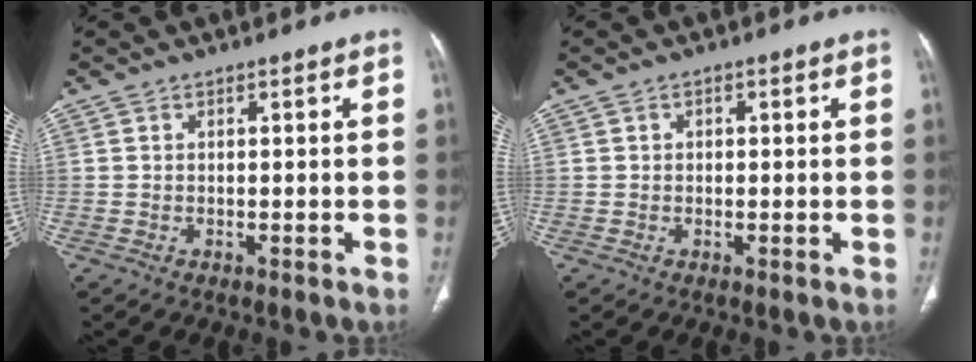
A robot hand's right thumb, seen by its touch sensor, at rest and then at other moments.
{"total": 0.7, "force": [0.1, 0.6, 0.3], "torque": [0.001, 0.002, -0.002]}